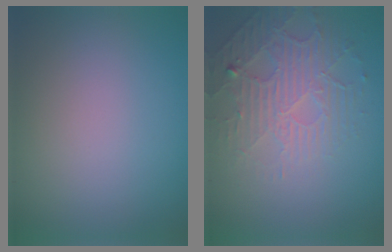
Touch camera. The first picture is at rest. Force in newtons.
{"total": 4.6, "press": 3.5, "slide": 3.0}